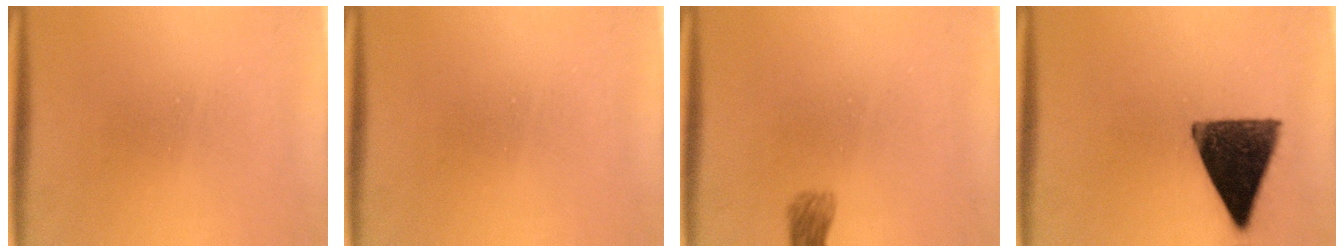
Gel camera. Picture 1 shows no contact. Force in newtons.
{"total": 0.0}
{"total": 2.3}
{"total": 13.7}